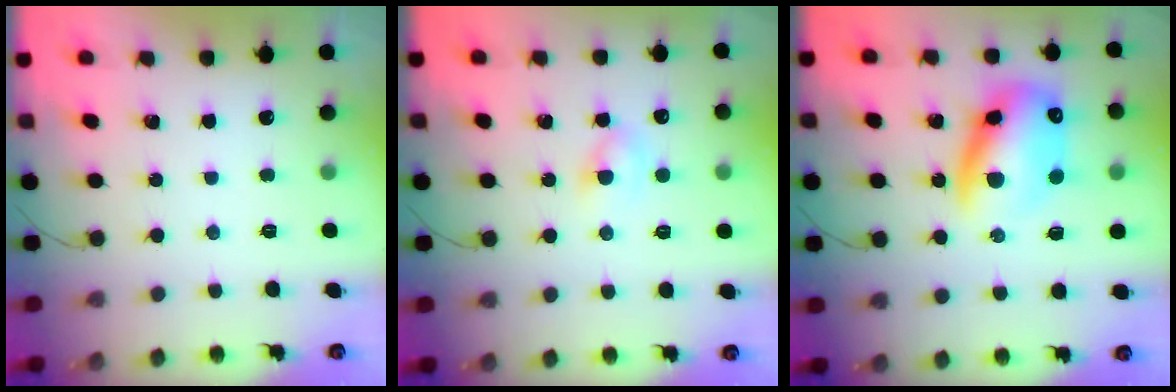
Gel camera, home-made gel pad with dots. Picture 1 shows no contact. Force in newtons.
{"total": 2.9, "press": 2.7, "slide": 1.1}
{"total": 15.8, "press": 15.3, "slide": 3.8}